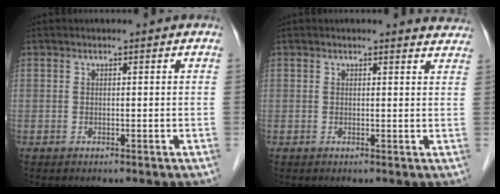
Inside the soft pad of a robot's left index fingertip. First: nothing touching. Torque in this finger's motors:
{"motor_torque": [0.97, -1.17, 0.08, 0.00]}